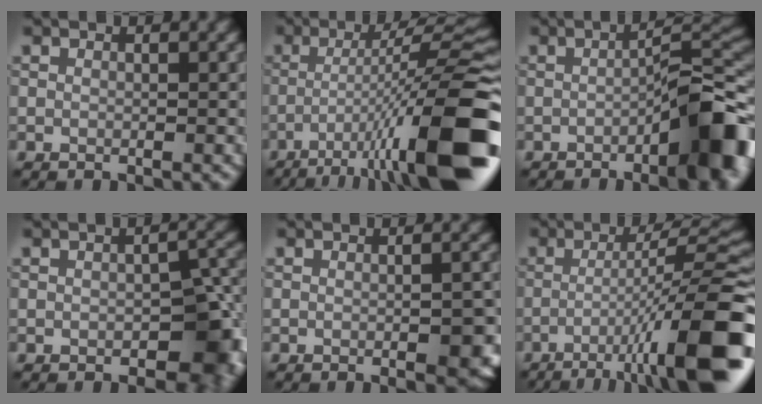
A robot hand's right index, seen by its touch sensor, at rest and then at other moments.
{"total": 15.1, "force": [-7.0, 2.4, 13.1], "torque": [-0.196, 0.011, -0.106]}
{"total": 10.5, "force": [-4.1, 2.6, 9.3], "torque": [-0.113, 0.013, -0.060]}
{"total": 5.9, "force": [-1.5, 3.3, 4.6], "torque": [-0.047, -0.002, -0.021]}
{"total": 4.3, "force": [-1.6, 1.3, 3.8], "torque": [-0.052, -0.001, -0.017]}
{"total": 13.7, "force": [-6.1, 2.3, 12.0], "torque": [-0.162, 0.009, -0.097]}